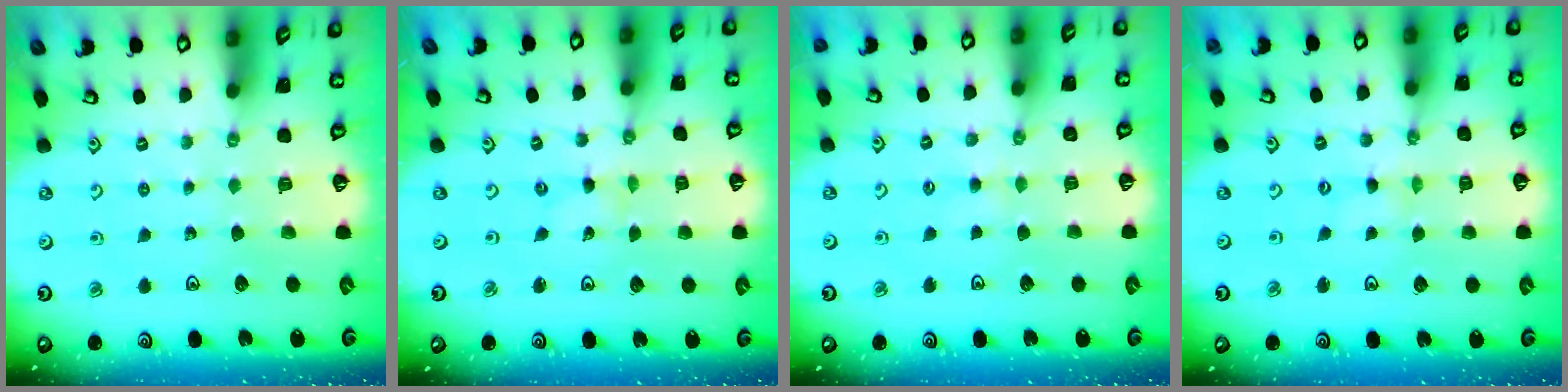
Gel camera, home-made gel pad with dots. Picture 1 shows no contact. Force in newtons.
{"total": 0.0}
{"total": 1.9, "press": 1.9, "slide": 0.4}
{"total": 0.0}